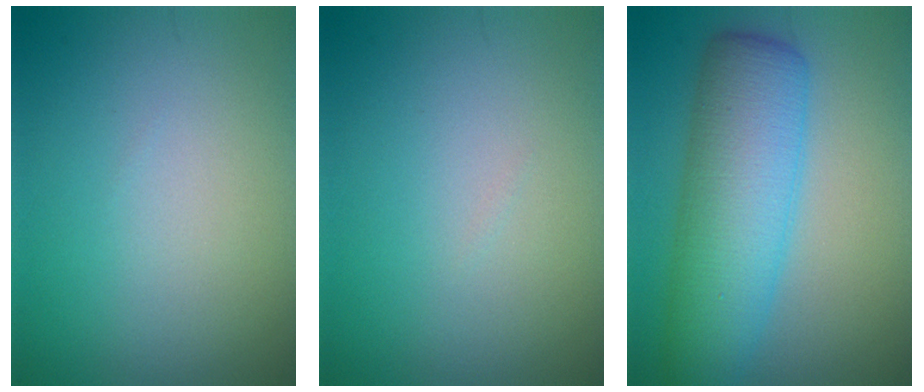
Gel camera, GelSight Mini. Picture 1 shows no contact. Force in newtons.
{"total": 0.0}
{"total": 8.2, "press": 8.2, "slide": 0.1}